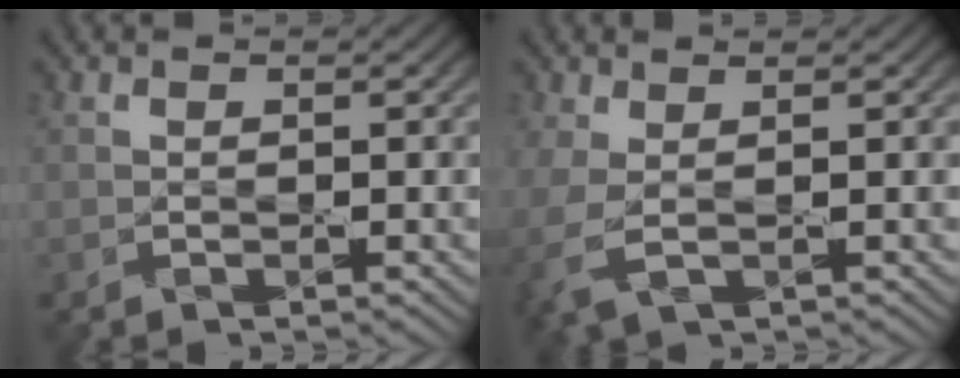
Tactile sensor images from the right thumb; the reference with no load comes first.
{"total": 3.8, "force": [-0.5, 1.8, 3.3], "torque": [-0.099, -0.005, -0.012]}